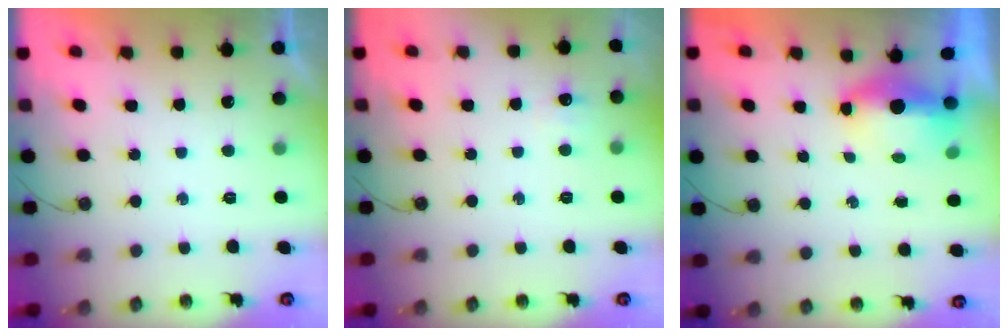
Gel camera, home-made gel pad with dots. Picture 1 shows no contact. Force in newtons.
{"total": 4.9, "press": 4.8, "slide": 1.0}
{"total": 5.7, "press": 5.5, "slide": 1.5}